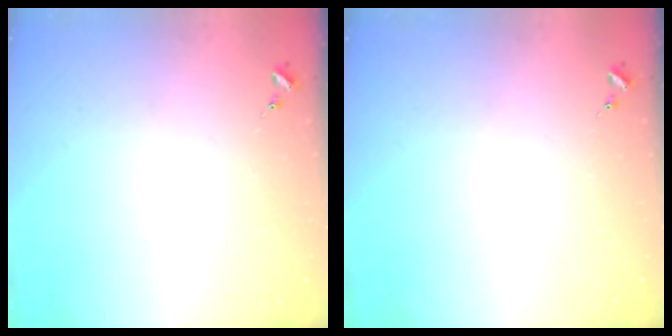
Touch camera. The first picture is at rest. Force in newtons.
{"total": 0.0}